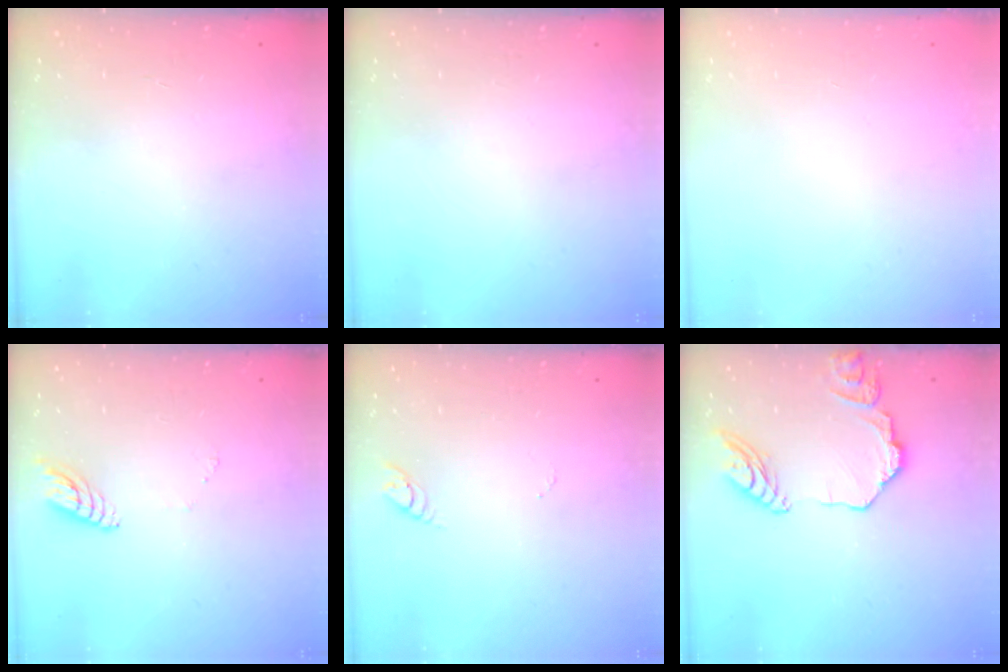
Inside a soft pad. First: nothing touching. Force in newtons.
{"total": 0.0}
{"total": 0.0}
{"total": 6.8, "press": 6.8, "slide": 0.5}
{"total": 2.7, "press": 2.7, "slide": 0.2}
{"total": 13.4, "press": 13.4, "slide": 1.3}